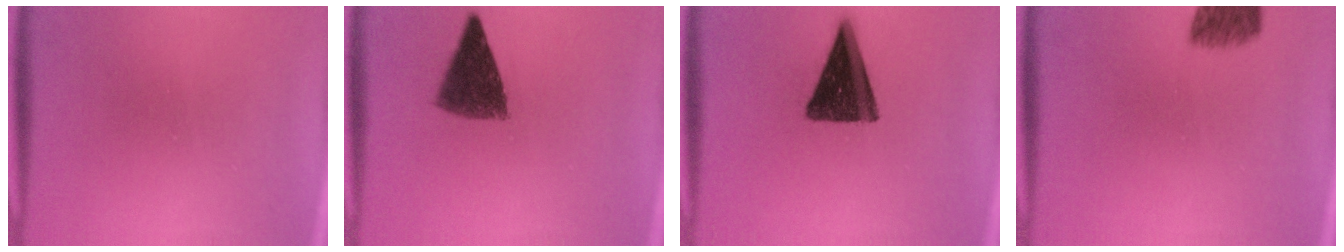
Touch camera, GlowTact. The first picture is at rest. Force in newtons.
{"total": 6.4}
{"total": 14.2}
{"total": 6.0}